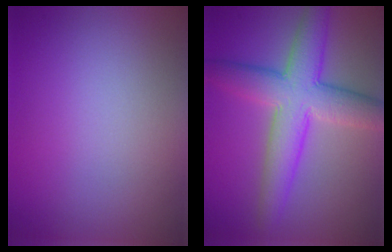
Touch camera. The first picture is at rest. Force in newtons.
{"total": 7.5, "press": 7.5, "slide": 0.2}